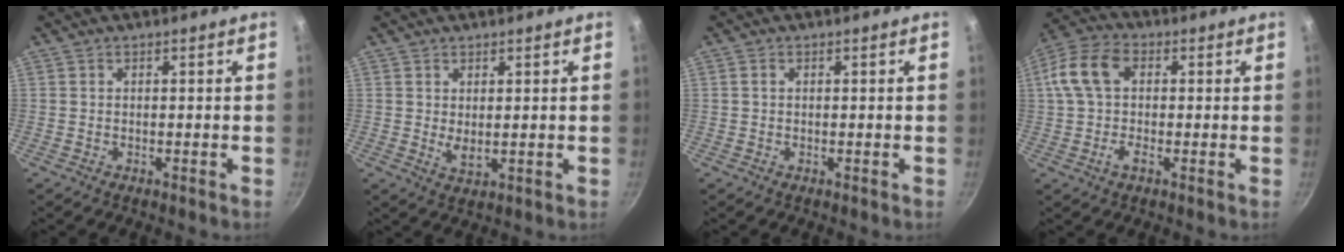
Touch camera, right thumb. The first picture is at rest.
{"total": 2.9, "force": [0.9, 1.3, 2.4], "torque": [-0.039, -0.016, 0.018]}
{"total": 0.8, "force": [0.2, 0.5, 0.5], "torque": [-0.008, 0.003, 0.001]}
{"total": 10.1, "force": [0.7, 6.7, 7.4], "torque": [-0.140, 0.026, -0.004]}